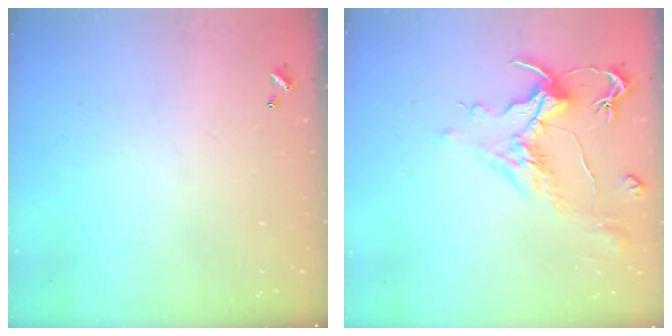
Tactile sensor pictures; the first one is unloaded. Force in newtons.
{"total": 1.6, "press": 0.6, "slide": 1.4}